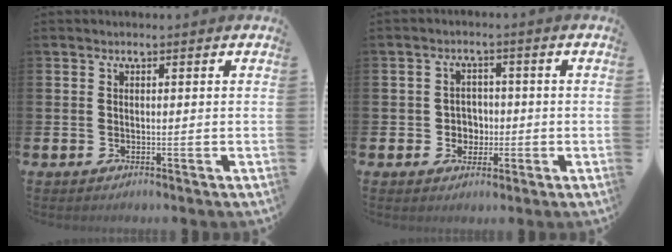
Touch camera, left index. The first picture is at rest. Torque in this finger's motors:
{"motor_torque": [0.45, 0.21, 0.04, 0.00]}